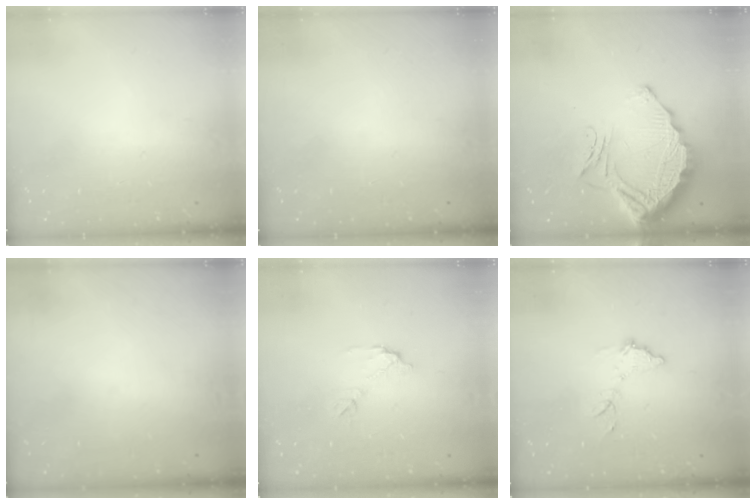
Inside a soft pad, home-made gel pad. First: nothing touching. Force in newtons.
{"total": 0.0}
{"total": 19.3, "press": 19.2, "slide": 1.5}
{"total": 3.0, "press": 3.0, "slide": 0.1}
{"total": 7.2, "press": 7.2, "slide": 0.4}
{"total": 8.4, "press": 8.4, "slide": 0.2}